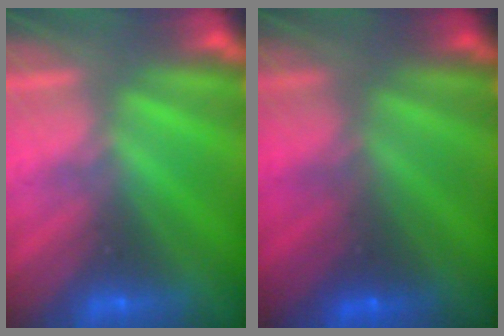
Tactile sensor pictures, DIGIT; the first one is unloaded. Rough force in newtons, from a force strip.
{"total": 1.9}